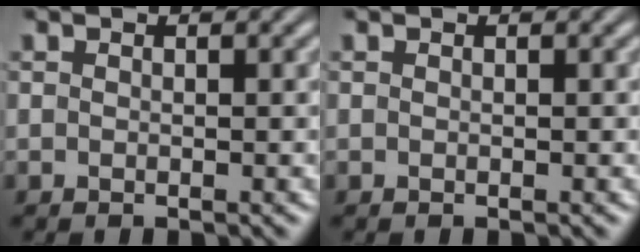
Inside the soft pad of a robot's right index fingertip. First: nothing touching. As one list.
[{"total": 0.0}]